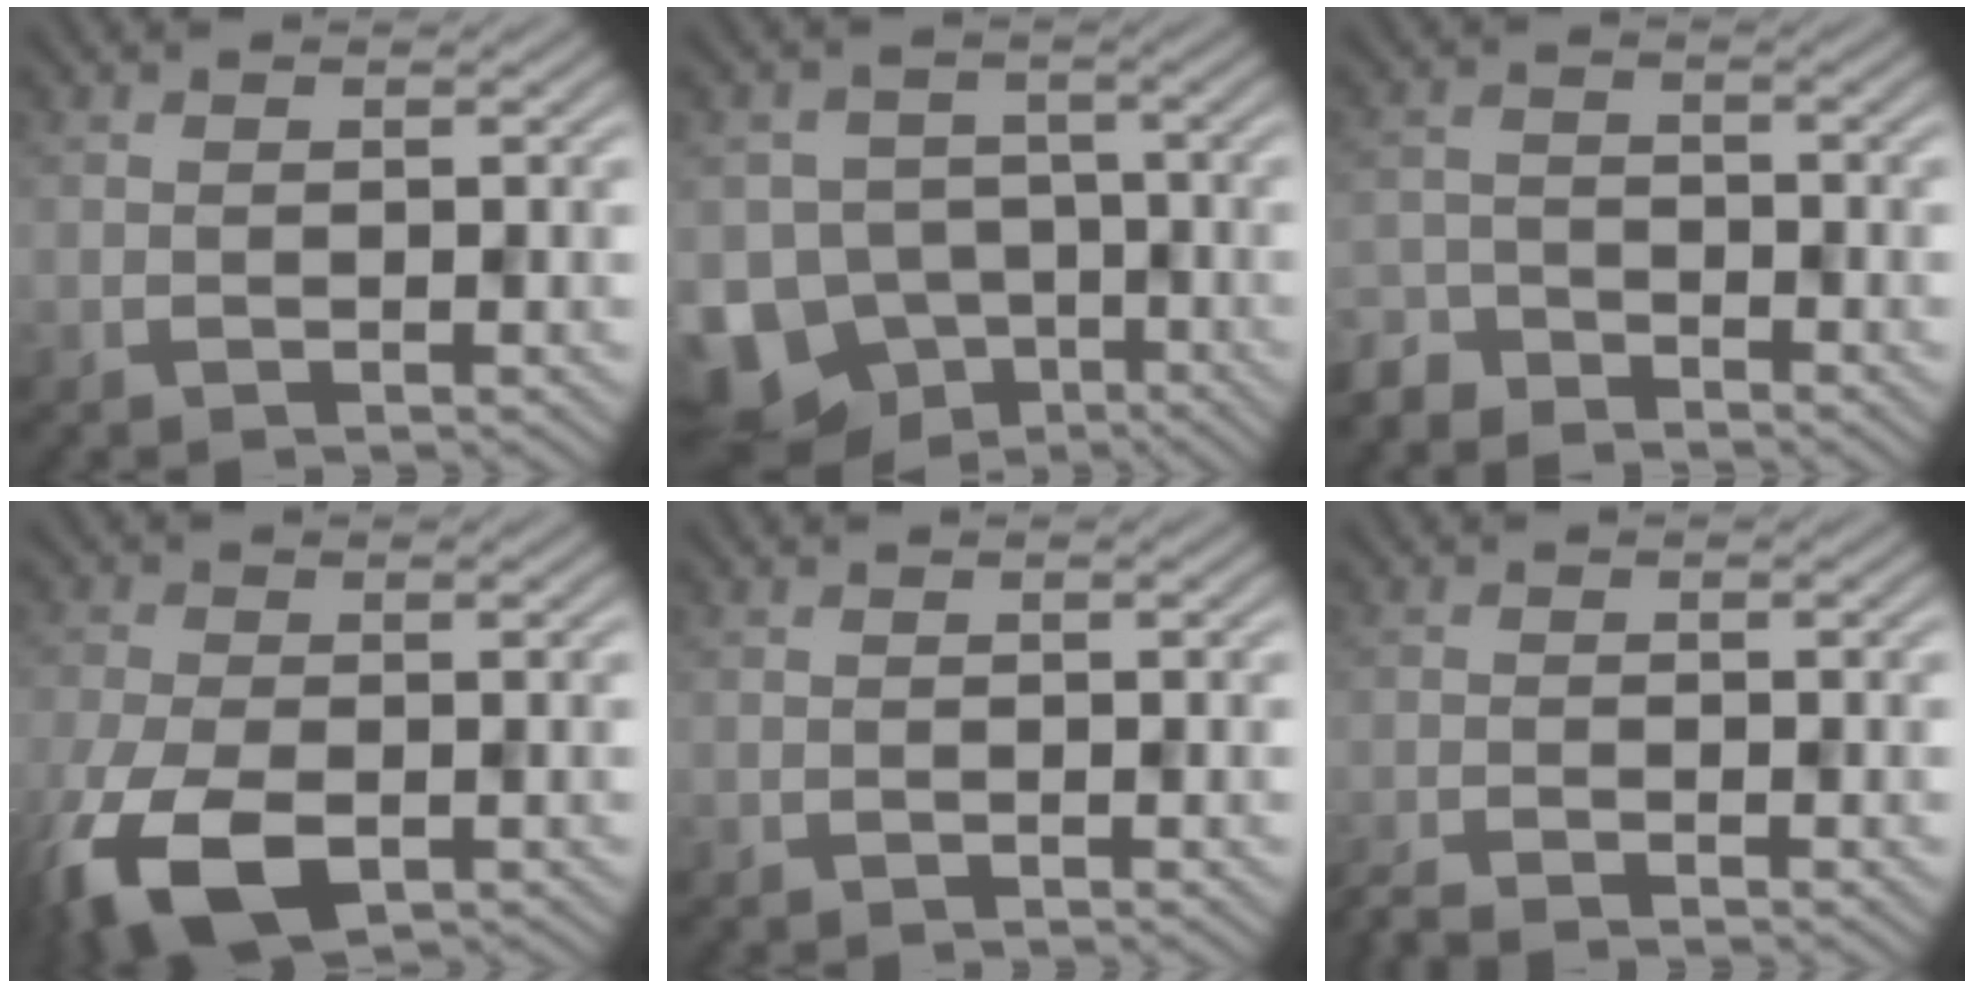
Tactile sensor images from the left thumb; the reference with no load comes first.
{"total": 11.8, "force": [-7.3, 8.7, 3.3], "torque": [-0.091, -0.028, -0.109]}
{"total": 3.4, "force": [-3.2, 1.0, 0.0], "torque": [0.003, -0.002, -0.076]}
{"total": 10.8, "force": [-5.9, 5.2, 7.4], "torque": [-0.166, -0.046, -0.095]}
{"total": 0.0}
{"total": 2.5, "force": [-2.3, -0.1, 1.0], "torque": [-0.025, 0.000, -0.042]}